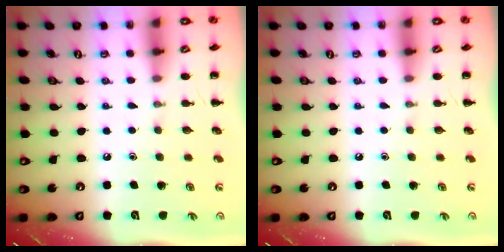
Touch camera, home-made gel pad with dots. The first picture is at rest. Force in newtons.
{"total": 0.0}